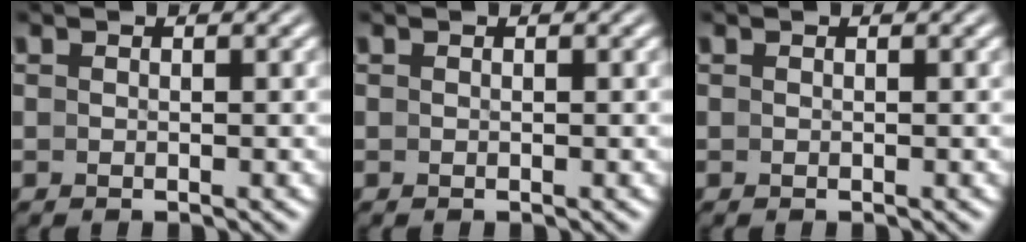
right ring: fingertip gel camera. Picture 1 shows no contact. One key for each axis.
{"total": 0.0}
{"total": 0.0}